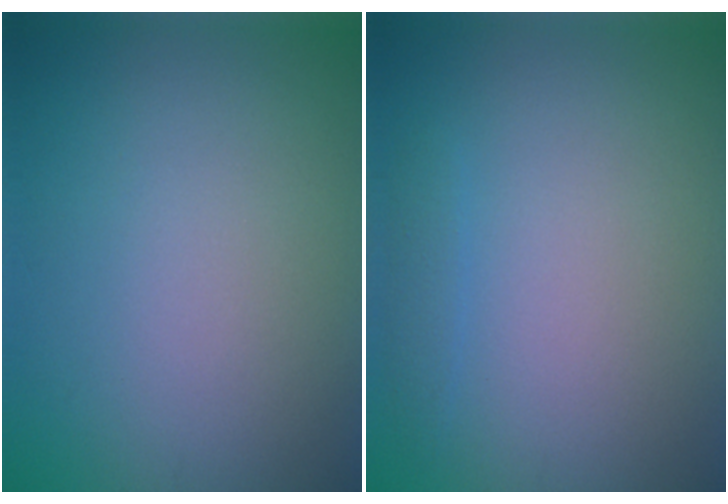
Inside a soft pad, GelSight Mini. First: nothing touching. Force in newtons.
{"total": 1.0, "press": 1.0, "slide": 0.1}